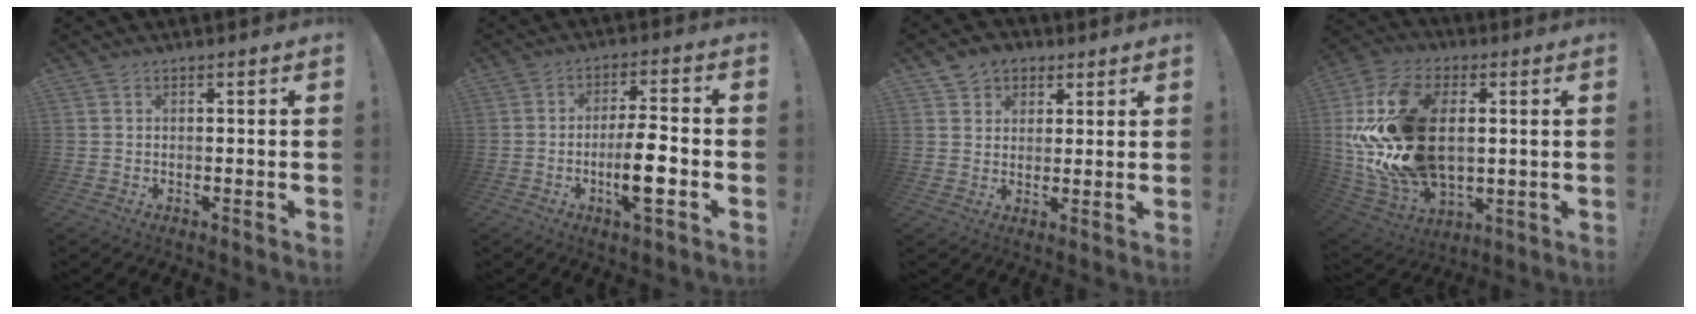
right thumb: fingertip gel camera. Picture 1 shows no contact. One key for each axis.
{"total": 10.7, "fx": -3.1, "fy": 2.4, "fz": 9.9, "tx": -0.168, "ty": 0.003, "tz": -0.060}
{"total": 5.6, "fx": 2.5, "fy": 4.9, "fz": 1.0, "tx": -0.010, "ty": -0.013, "tz": 0.049}
{"total": 25.5, "fx": 2.0, "fy": 16.3, "fz": 19.4, "tx": -0.382, "ty": 0.010, "tz": 0.049}